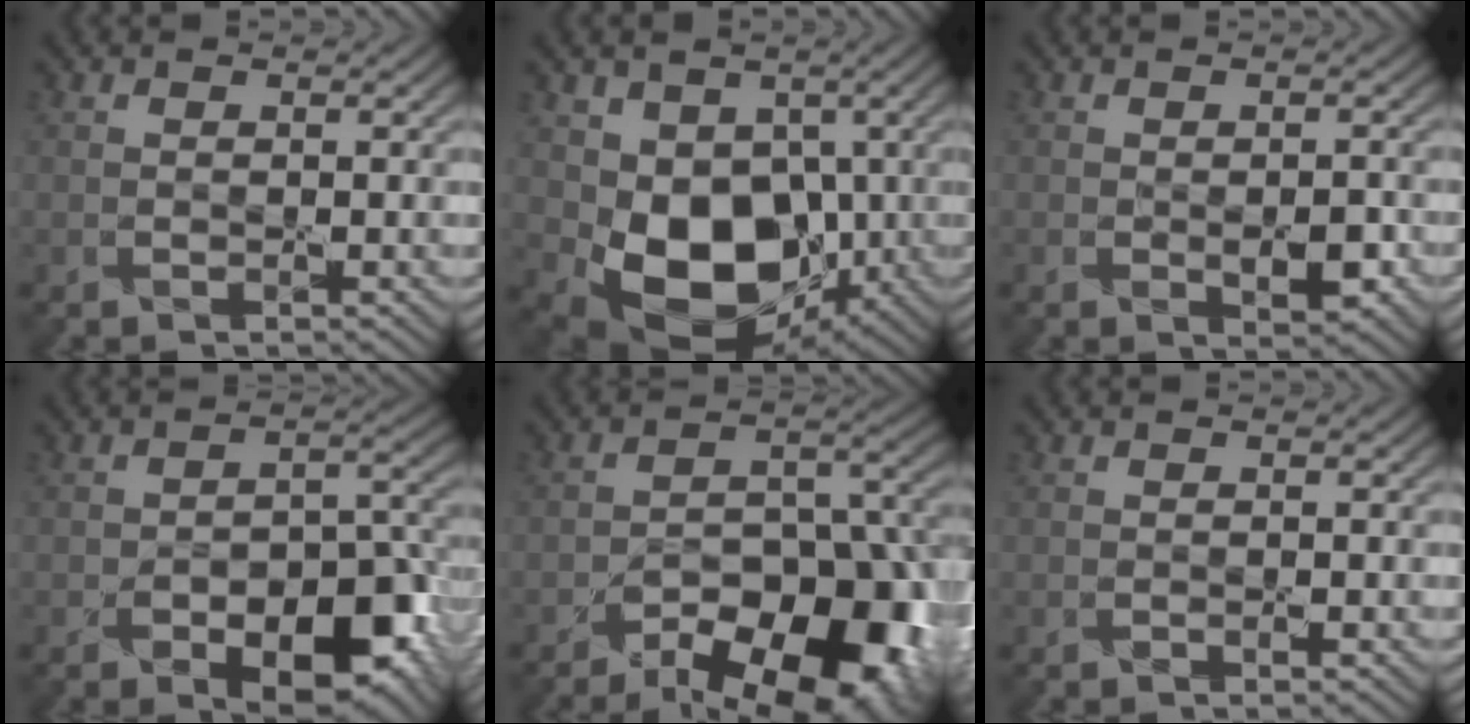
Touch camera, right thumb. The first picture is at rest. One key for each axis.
{"total": 10.9, "fx": -0.9, "fy": 8.2, "fz": 7.2, "tx": -0.135, "ty": -0.037, "tz": -0.014}
{"total": 3.3, "fx": -0.9, "fy": 1.7, "fz": 2.6, "tx": -0.039, "ty": -0.010, "tz": -0.010}
{"total": 11.9, "fx": -5.9, "fy": 6.3, "fz": 8.2, "tx": -0.118, "ty": -0.016, "tz": -0.084}
{"total": 16.8, "fx": -10.4, "fy": 8.1, "fz": 10.4, "tx": -0.131, "ty": -0.006, "tz": -0.146}
{"total": 0.8, "fx": -0.4, "fy": 0.3, "fz": 0.6, "tx": -0.010, "ty": -0.001, "tz": -0.004}